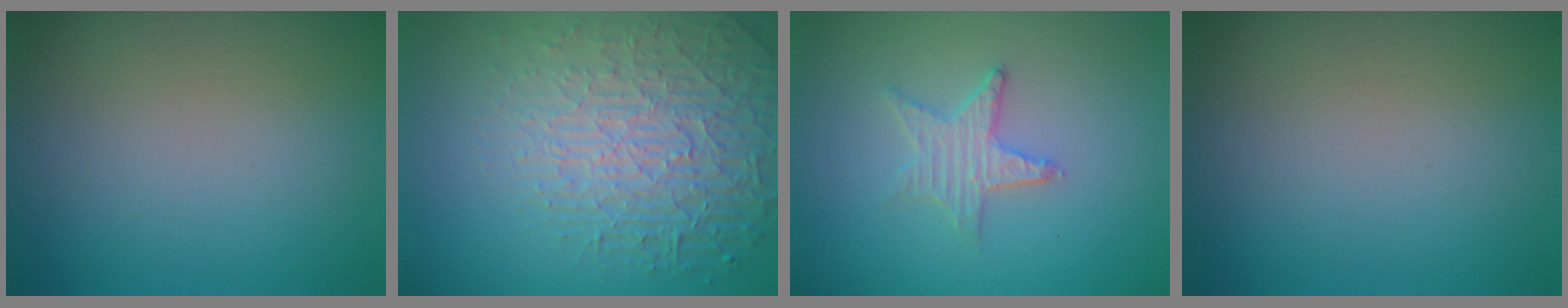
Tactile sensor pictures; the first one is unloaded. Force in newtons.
{"total": 7.5, "press": 5.4, "slide": 5.2}
{"total": 2.7, "press": 2.6, "slide": 0.5}
{"total": 0.0}